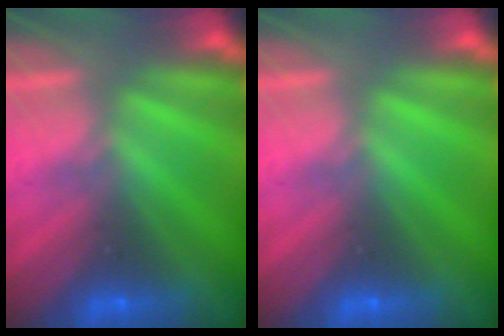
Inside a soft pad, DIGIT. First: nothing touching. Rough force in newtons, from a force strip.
{"total": 0.0}